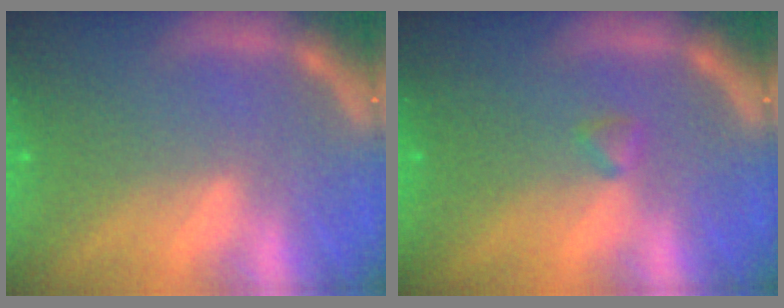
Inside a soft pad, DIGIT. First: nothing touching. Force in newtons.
{"total": 0.9}